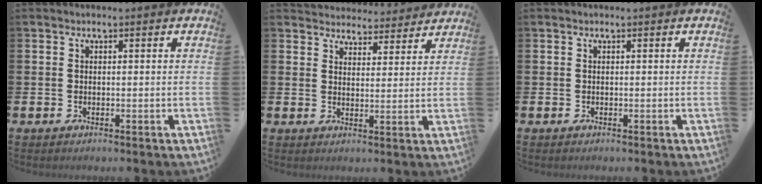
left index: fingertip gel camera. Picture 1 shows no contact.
{"total": 4.2, "force": [4.1, 0.9, -0.5], "torque": [-0.007, -0.030, 0.073]}
{"total": 0.0}